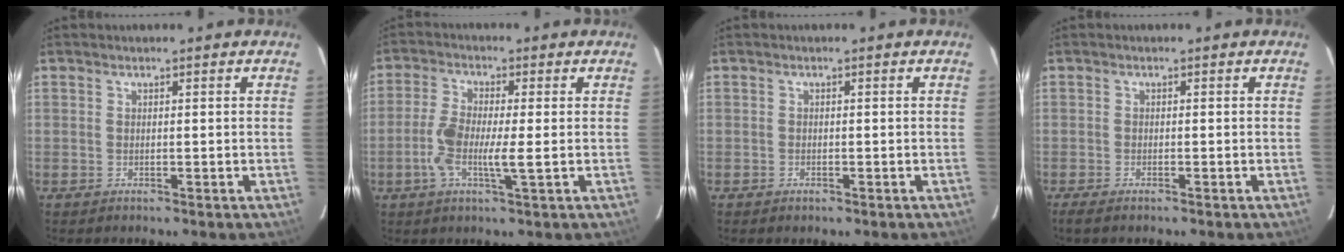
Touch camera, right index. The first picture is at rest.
{"total": 7.0, "force": [-1.1, 1.1, 6.8], "torque": [-0.140, 0.000, -0.027]}
{"total": 0.6, "force": [-0.4, 0.3, 0.3], "torque": [-0.009, 0.000, -0.003]}
{"total": 2.8, "force": [-2.2, 0.6, 1.6], "torque": [-0.021, -0.007, -0.029]}